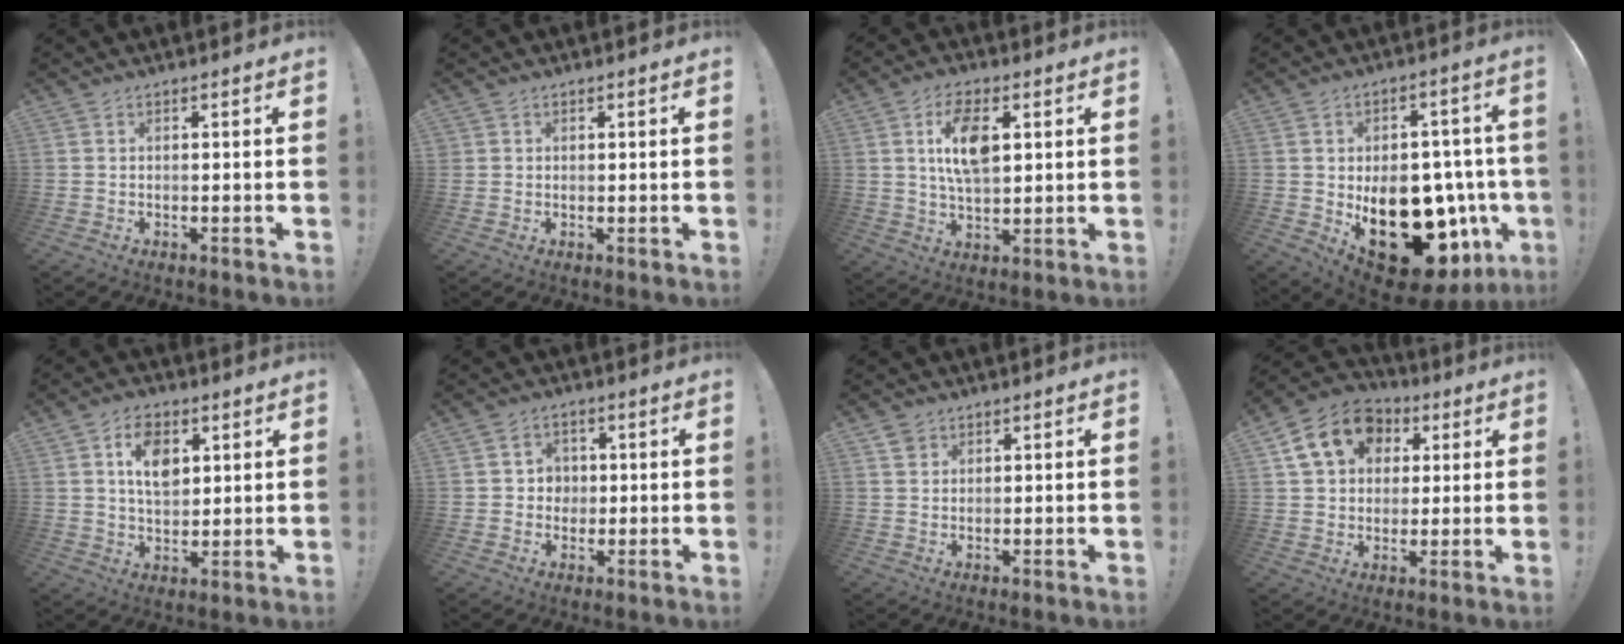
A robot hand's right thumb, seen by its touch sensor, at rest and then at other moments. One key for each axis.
{"total": 0.9, "fx": 0.5, "fy": 0.8, "fz": 0.2, "tx": -0.008, "ty": 0.003, "tz": 0.010}
{"total": 11.4, "fx": 3.1, "fy": 6.0, "fz": 9.1, "tx": -0.155, "ty": 0.004, "tz": 0.053}
{"total": 23.2, "fx": -5.7, "fy": 15.0, "fz": 16.8, "tx": -0.243, "ty": 0.026, "tz": -0.054}
{"total": 10.5, "fx": 3.7, "fy": 6.8, "fz": 7.0, "tx": -0.109, "ty": 0.003, "tz": 0.067}
{"total": 4.4, "fx": 0.5, "fy": 4.3, "fz": 0.7, "tx": -0.008, "ty": -0.004, "tz": 0.008}
{"total": 1.9, "fx": 1.4, "fy": 1.2, "fz": 0.3, "tx": 0.003, "ty": -0.008, "tz": 0.026}
{"total": 15.5, "fx": 5.8, "fy": 12.0, "fz": 7.8, "tx": -0.109, "ty": -0.012, "tz": 0.112}